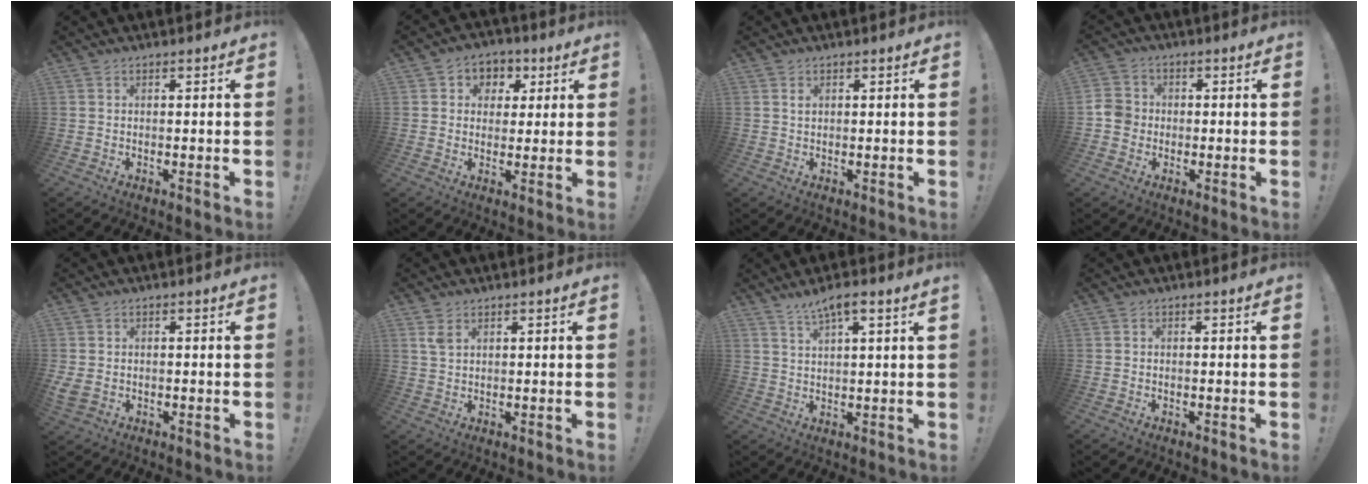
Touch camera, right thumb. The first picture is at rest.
{"total": 6.1, "force": [0.5, 5.9, 1.5], "torque": [-0.013, 0.004, 0.013]}
{"total": 1.0, "force": [0.5, 0.6, 0.6], "torque": [-0.008, -0.001, 0.008]}
{"total": 5.8, "force": [-1.2, 5.3, 2.0], "torque": [-0.036, 0.014, -0.024]}
{"total": 2.6, "force": [0.2, 2.0, 1.7], "torque": [-0.043, -0.003, 0.003]}
{"total": 2.8, "force": [1.7, 1.4, 1.8], "torque": [-0.027, -0.008, 0.029]}
{"total": 5.7, "force": [3.8, 0.5, 4.2], "torque": [-0.077, -0.011, 0.063]}
{"total": 0.0}